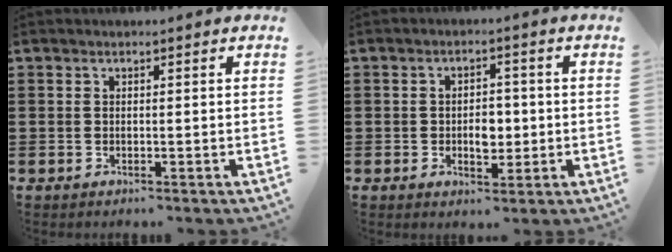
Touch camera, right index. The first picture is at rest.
{"total": 4.2, "force": [-0.4, 2.5, 3.3], "torque": [-0.050, -0.001, -0.013]}